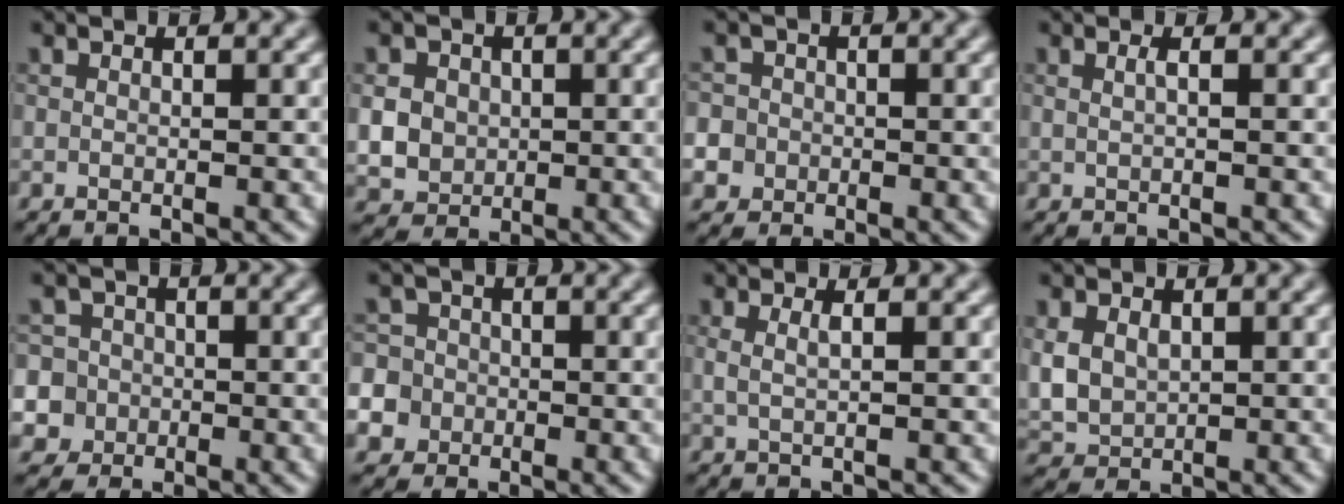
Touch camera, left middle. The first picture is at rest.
{"total": 4.2, "force": [0.2, 3.8, 1.7], "torque": [-0.039, 0.002, -0.004]}
{"total": 7.4, "force": [-2.4, 6.8, 1.9], "torque": [-0.046, -0.005, -0.079]}
{"total": 1.0, "force": [0.2, 0.3, 0.9], "torque": [-0.013, 0.004, 0.000]}
{"total": 7.3, "force": [-1.2, 7.0, 1.8], "torque": [-0.036, 0.016, -0.048]}
{"total": 11.0, "force": [-3.8, 10.0, 2.7], "torque": [-0.073, -0.005, -0.099]}
{"total": 1.4, "force": [0.5, 0.5, 1.2], "torque": [-0.019, -0.001, 0.003]}
{"total": 3.5, "force": [0.6, 2.7, 2.1], "torque": [-0.052, -0.003, 0.017]}